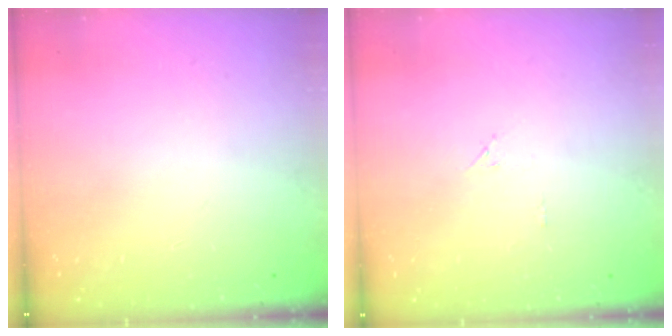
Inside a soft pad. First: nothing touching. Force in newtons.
{"total": 4.7, "press": 4.7, "slide": 0.2}